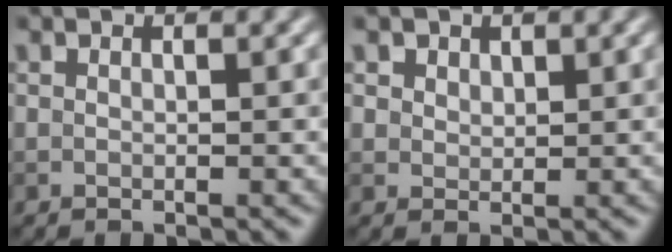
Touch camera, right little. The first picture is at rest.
{"total": 2.2, "force": [1.5, 1.5, 0.7], "torque": [-0.021, -0.002, 0.028]}